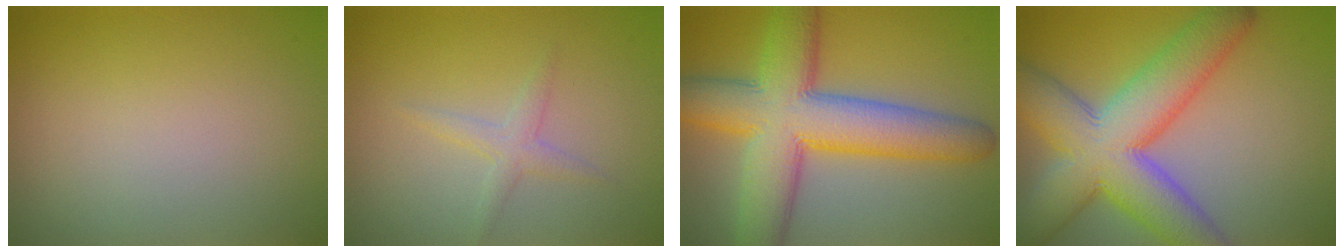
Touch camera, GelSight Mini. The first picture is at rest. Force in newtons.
{"total": 1.6, "press": 1.6, "slide": 0.0}
{"total": 11.5, "press": 11.5, "slide": 0.3}
{"total": 11.4, "press": 11.4, "slide": 0.5}